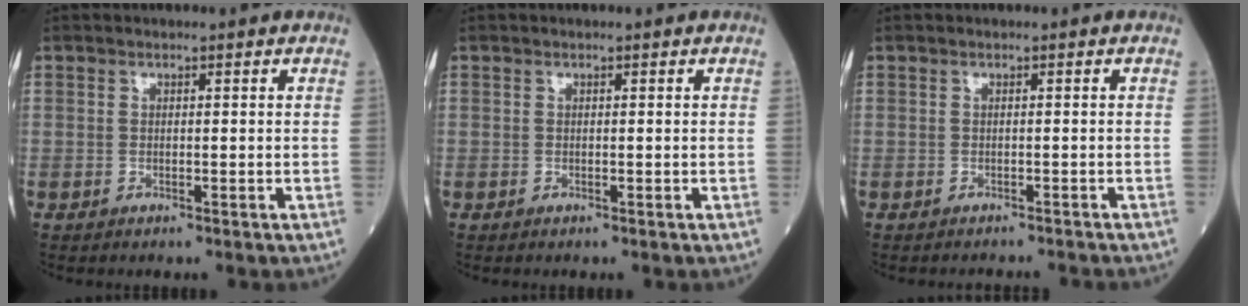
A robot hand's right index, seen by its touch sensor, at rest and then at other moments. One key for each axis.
{"total": 0.0}
{"total": 3.4, "fx": -3.4, "fy": 0.3, "fz": 0.5, "tx": -0.005, "ty": -0.011, "tz": -0.039}